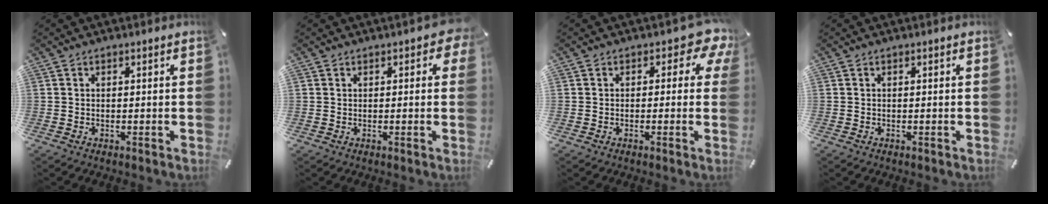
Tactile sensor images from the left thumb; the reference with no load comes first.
{"total": 2.3, "force": [0.9, 1.7, 1.3], "torque": [0.000, -0.001, 0.011]}
{"total": 6.4, "force": [2.3, 3.8, 4.6], "torque": [-0.052, -0.012, 0.035]}
{"total": 0.0}